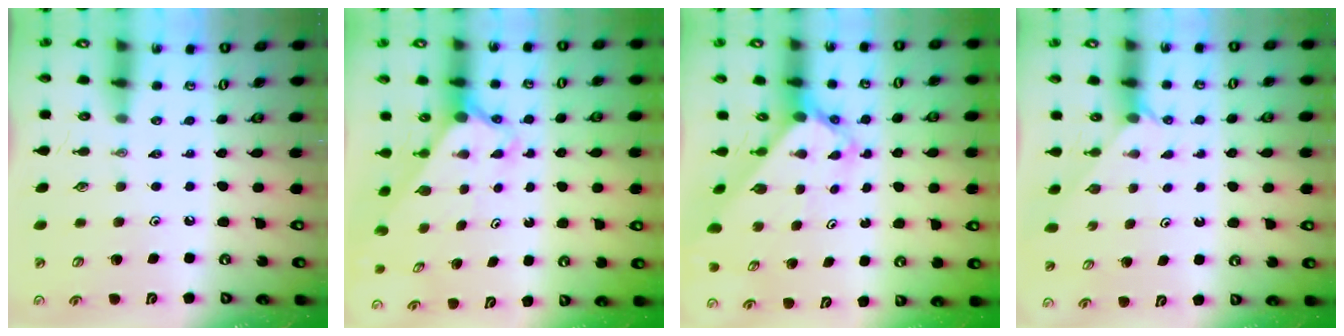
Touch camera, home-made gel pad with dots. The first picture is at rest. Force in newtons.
{"total": 2.5, "press": 2.5, "slide": 0.2}
{"total": 2.5, "press": 2.5, "slide": 0.2}
{"total": 1.8, "press": 1.8, "slide": 0.2}